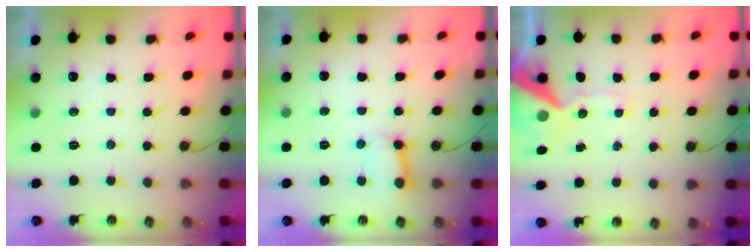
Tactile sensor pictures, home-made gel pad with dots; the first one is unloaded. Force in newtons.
{"total": 7.1, "press": 7.1, "slide": 0.4}
{"total": 12.7, "press": 12.5, "slide": 2.1}